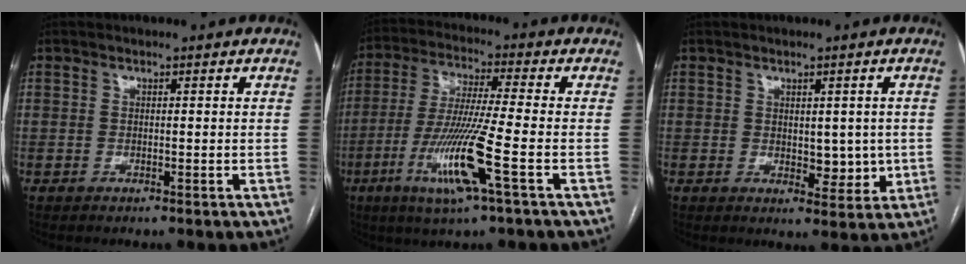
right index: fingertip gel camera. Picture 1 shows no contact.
{"total": 12.6, "force": [-4.9, -0.6, 11.6], "torque": [-0.234, -0.019, -0.093]}
{"total": 4.2, "force": [0.1, 2.5, 3.4], "torque": [-0.036, -0.004, 0.013]}